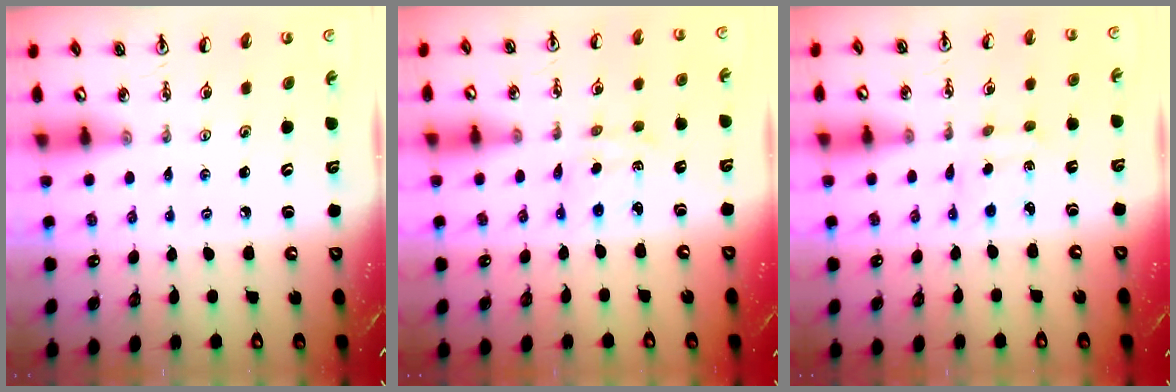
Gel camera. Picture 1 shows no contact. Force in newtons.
{"total": 2.2, "press": 2.2, "slide": 0.4}
{"total": 2.0, "press": 1.9, "slide": 0.7}